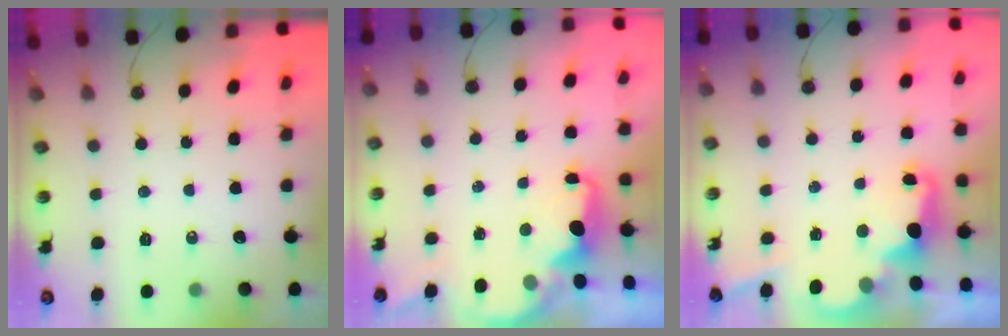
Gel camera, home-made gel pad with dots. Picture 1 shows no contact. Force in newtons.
{"total": 2.3, "press": 2.1, "slide": 0.9}
{"total": 4.3, "press": 4.2, "slide": 0.5}